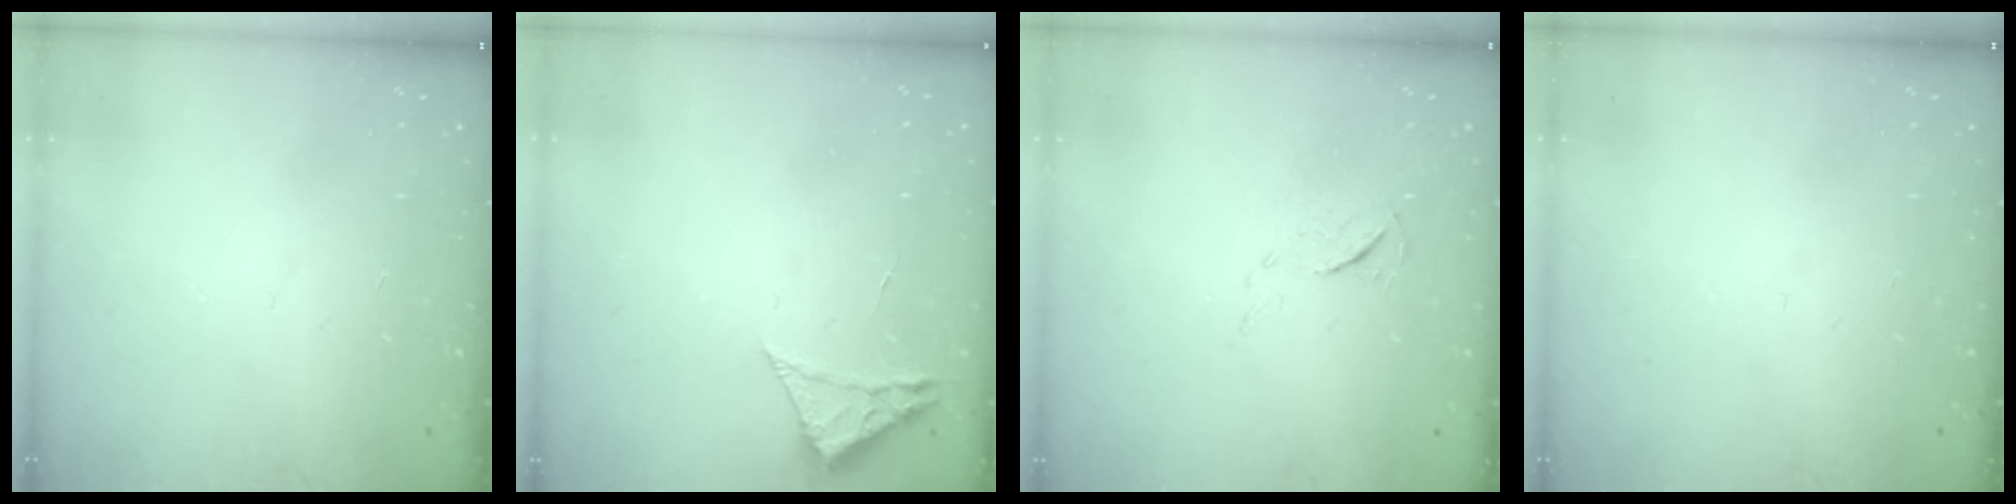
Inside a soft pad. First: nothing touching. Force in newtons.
{"total": 2.3, "press": 2.3, "slide": 0.4}
{"total": 4.9, "press": 4.9, "slide": 0.5}
{"total": 0.0}